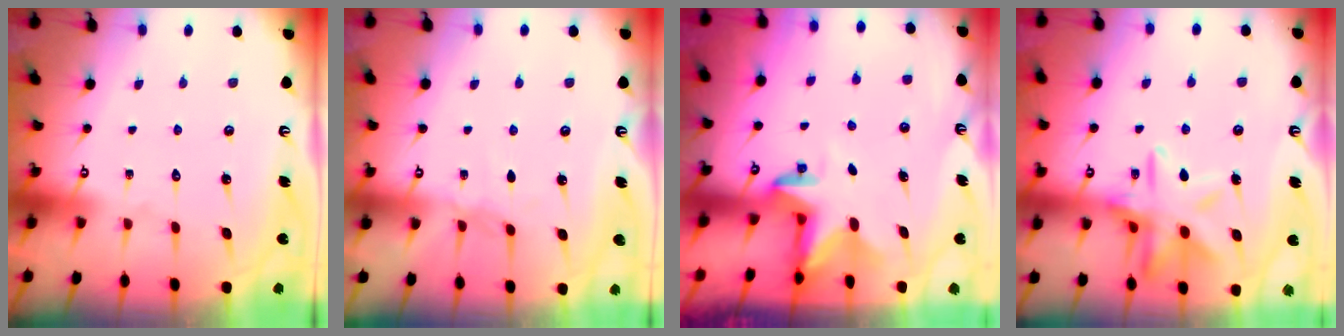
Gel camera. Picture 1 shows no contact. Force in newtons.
{"total": 4.2, "press": 4.1, "slide": 0.4}
{"total": 2.8, "press": 2.8, "slide": 0.2}
{"total": 14.3, "press": 14.3, "slide": 0.9}